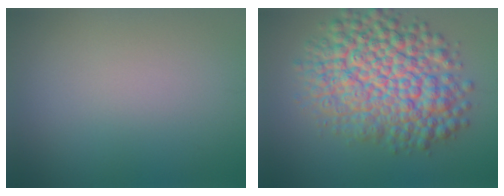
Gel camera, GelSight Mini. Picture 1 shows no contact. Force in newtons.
{"total": 11.2, "press": 11.2, "slide": 0.3}